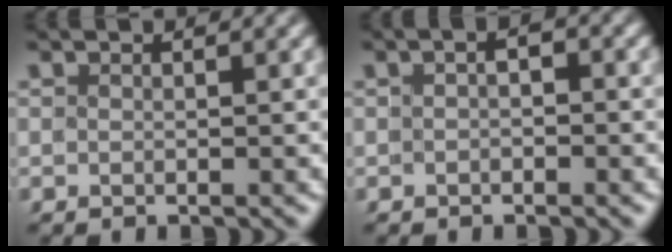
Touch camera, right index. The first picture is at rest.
{"total": 1.2, "force": [-0.3, 1.0, 0.8], "torque": [-0.005, 0.004, -0.010]}